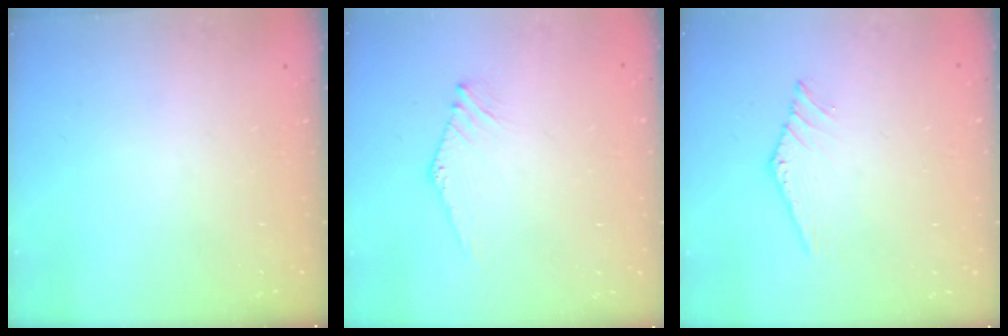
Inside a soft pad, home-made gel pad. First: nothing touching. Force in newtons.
{"total": 0.0}
{"total": 0.0}